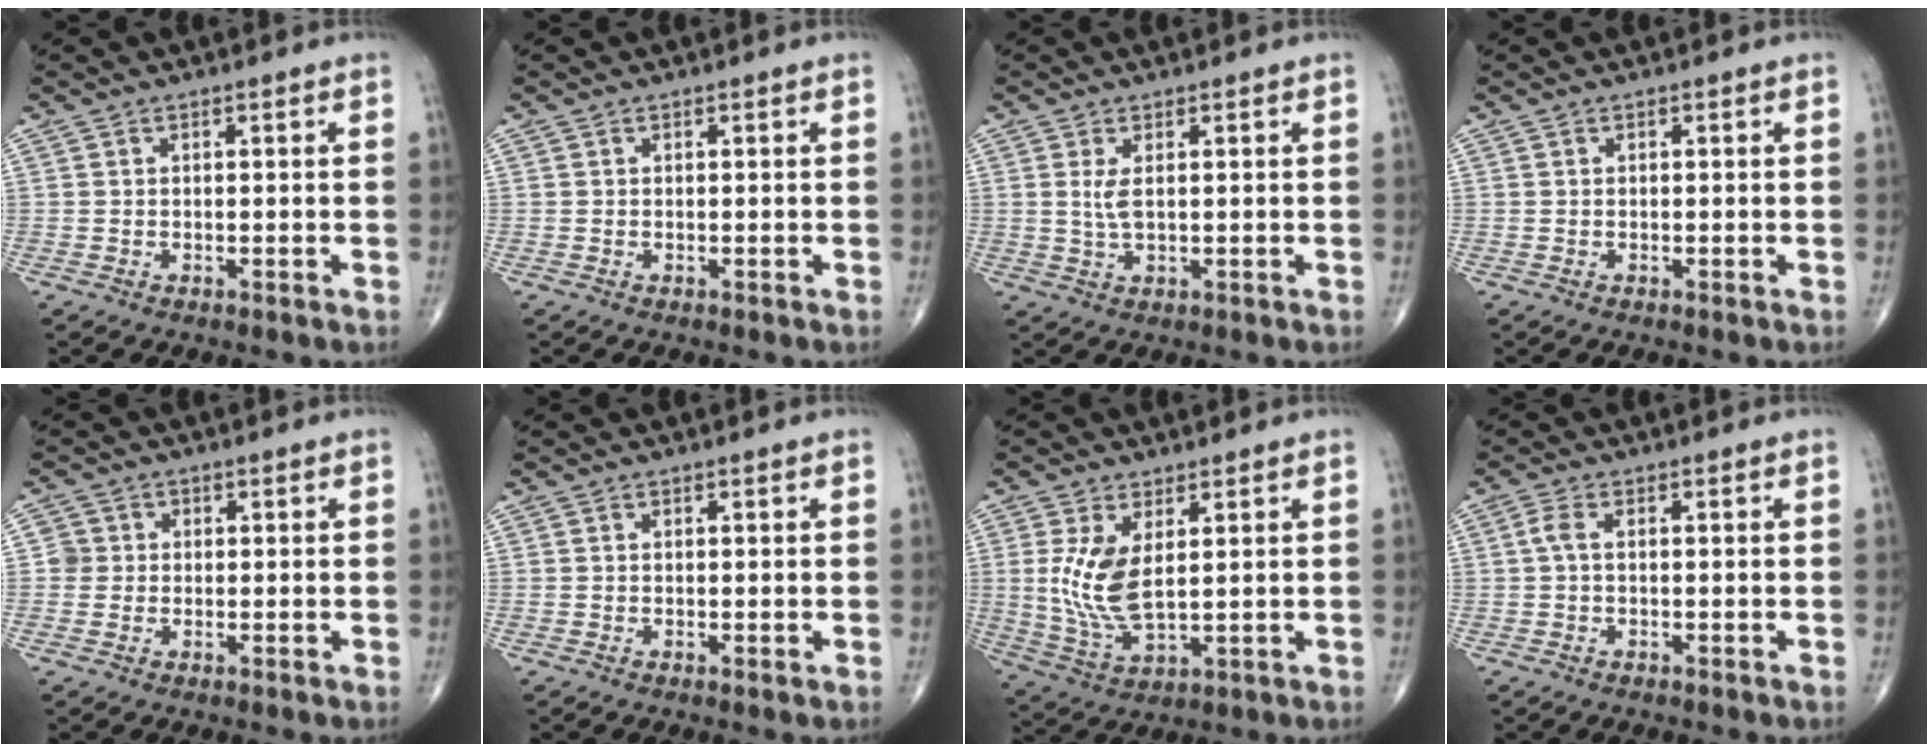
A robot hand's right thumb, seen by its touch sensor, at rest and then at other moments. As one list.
[{"total": 0.0}, {"total": 2.8, "force": [0.6, 1.0, 2.5], "torque": [-0.056, -0.005, 0.019]}, {"total": 0.0}, {"total": 2.6, "force": [0.0, 2.6, 0.2], "torque": [0.018, 0.008, -0.004]}, {"total": 0.0}, {"total": 9.4, "force": [1.9, 4.4, 8.1], "torque": [-0.169, -0.015, 0.049]}, {"total": 2.1, "force": [0.1, 0.8, 1.9], "torque": [-0.048, 0.004, -0.002]}]